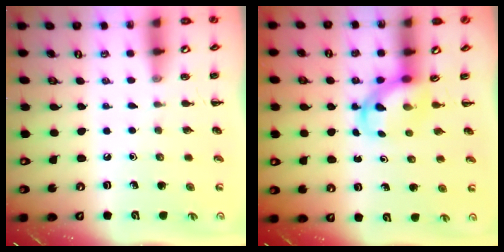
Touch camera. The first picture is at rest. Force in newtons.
{"total": 3.6, "press": 3.6, "slide": 0.5}